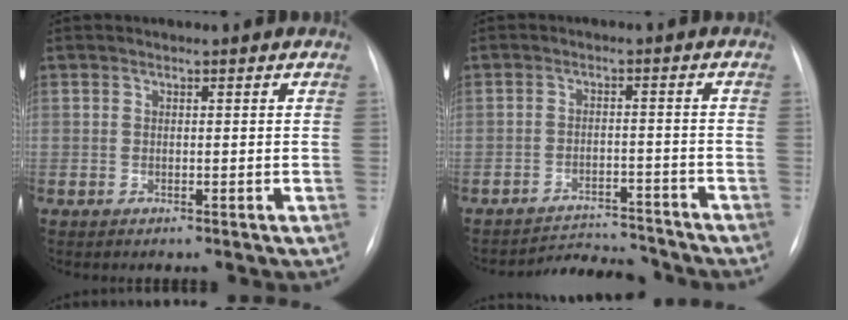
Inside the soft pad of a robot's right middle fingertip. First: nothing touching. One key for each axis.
{"total": 7.5, "fx": -7.4, "fy": 0.7, "fz": 0.2, "tx": -0.004, "ty": 0.002, "tz": -0.111}